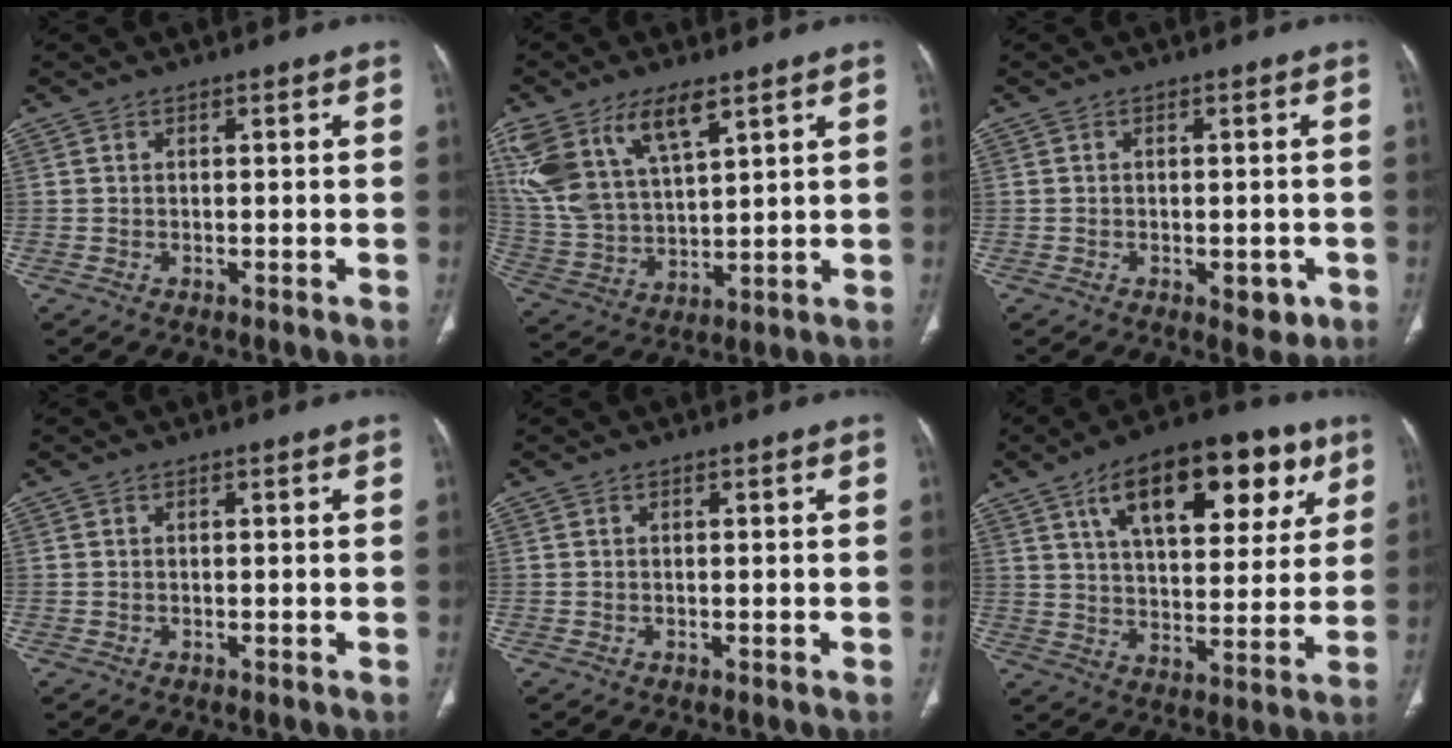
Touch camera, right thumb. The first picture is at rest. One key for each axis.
{"total": 16.1, "fx": 8.8, "fy": 7.2, "fz": 11.4, "tx": -0.228, "ty": -0.022, "tz": 0.183}
{"total": 3.7, "fx": -1.4, "fy": 2.1, "fz": 2.7, "tx": -0.018, "ty": 0.001, "tz": -0.011}
{"total": 0.0}
{"total": 0.0}
{"total": 22.3, "fx": 10.5, "fy": 10.8, "fz": 16.5, "tx": -0.208, "ty": -0.010, "tz": 0.165}